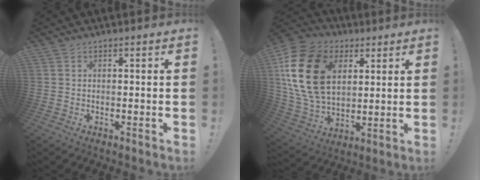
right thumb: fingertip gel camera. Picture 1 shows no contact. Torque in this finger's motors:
{"motor_torque": [1.91, 3.09, 2.11, 0.51, 0.74]}